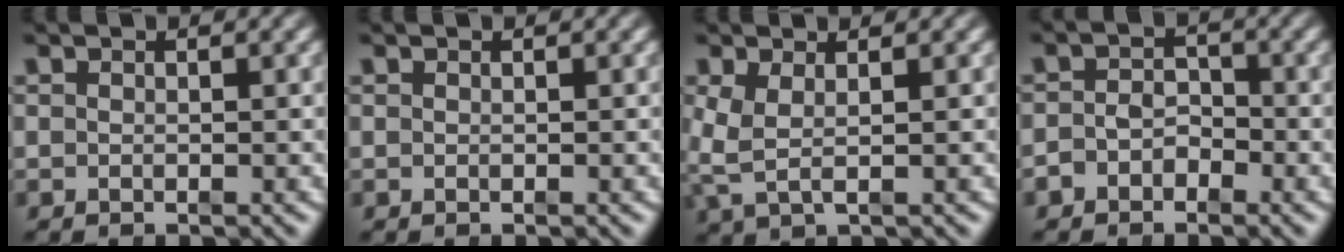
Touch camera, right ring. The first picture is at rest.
{"total": 0.0}
{"total": 3.2, "force": [-0.1, 2.0, 2.5], "torque": [-0.072, -0.023, 0.009]}
{"total": 3.1, "force": [-1.9, 2.4, 0.8], "torque": [-0.011, -0.014, -0.032]}